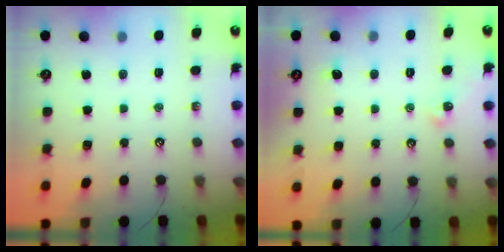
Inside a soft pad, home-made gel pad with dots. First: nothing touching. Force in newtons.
{"total": 1.4, "press": 1.3, "slide": 0.6}